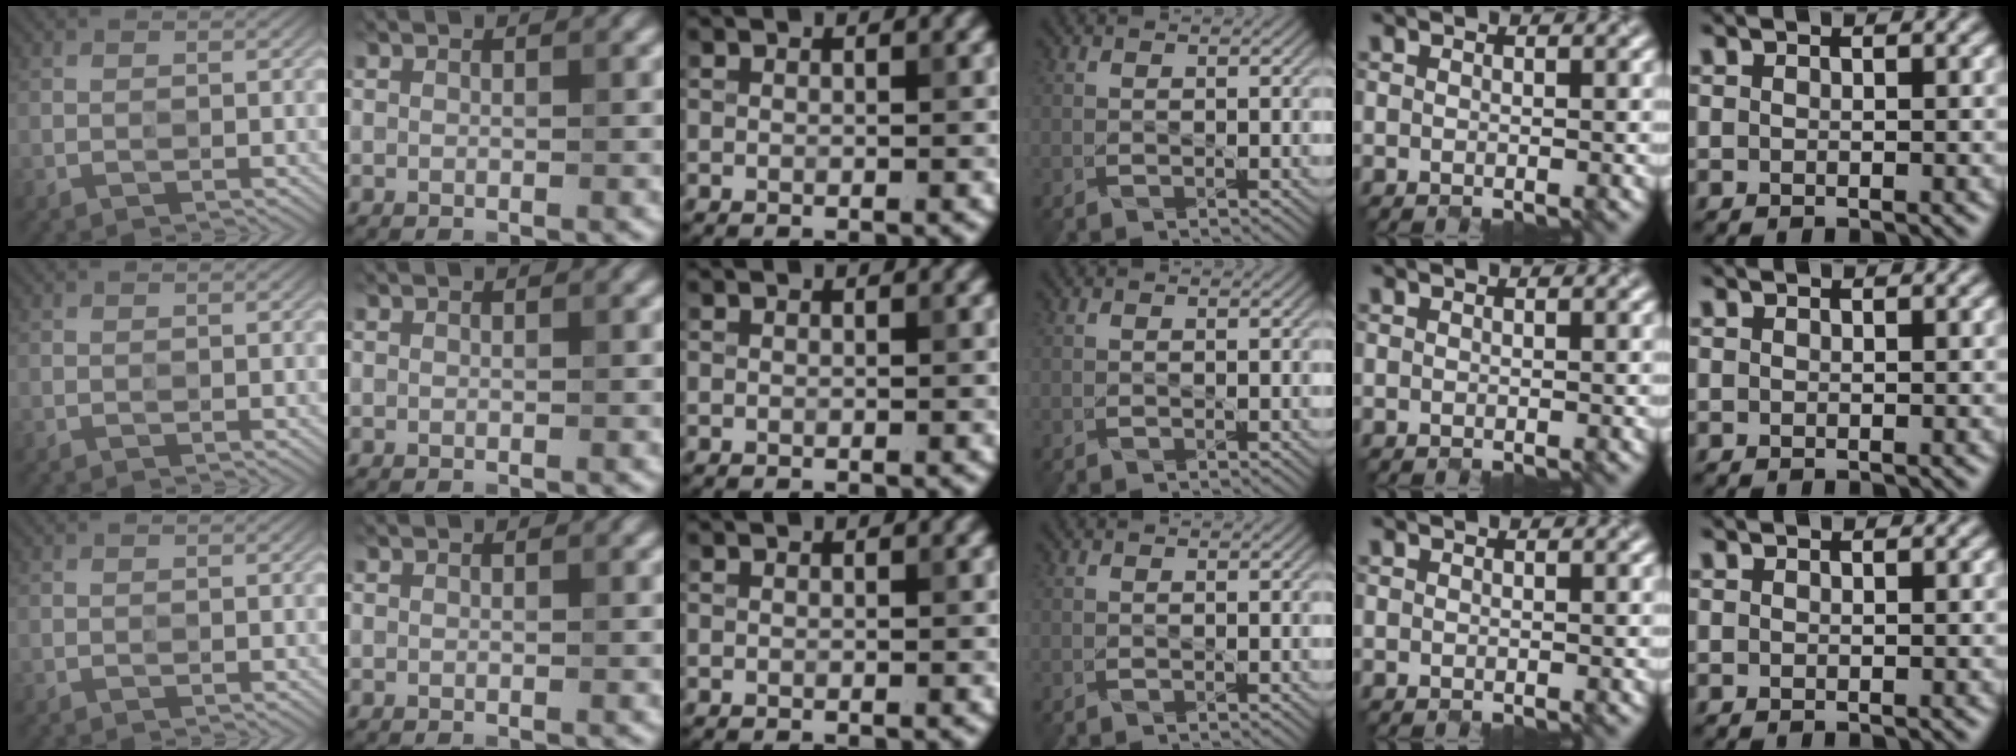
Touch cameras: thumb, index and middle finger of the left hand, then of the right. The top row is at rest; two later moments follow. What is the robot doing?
{"motion": "close", "object": "laptop"}